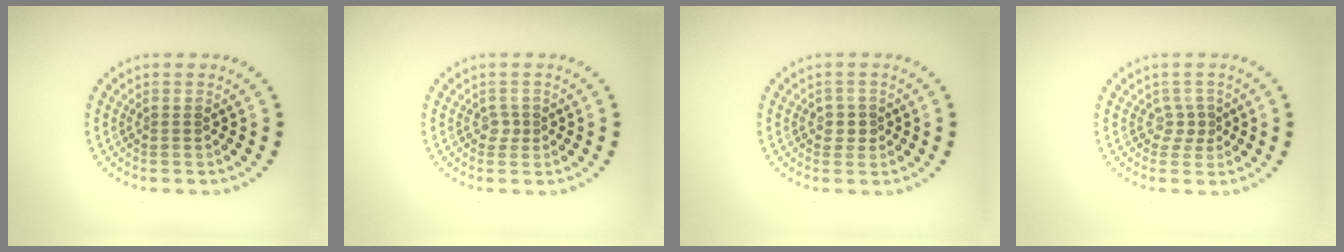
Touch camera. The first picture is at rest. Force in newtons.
{"total": 0.9, "press": 0.7, "slide": 0.6}
{"total": 1.4, "press": 1.2, "slide": 0.6}
{"total": 1.3, "press": 1.0, "slide": 0.9}